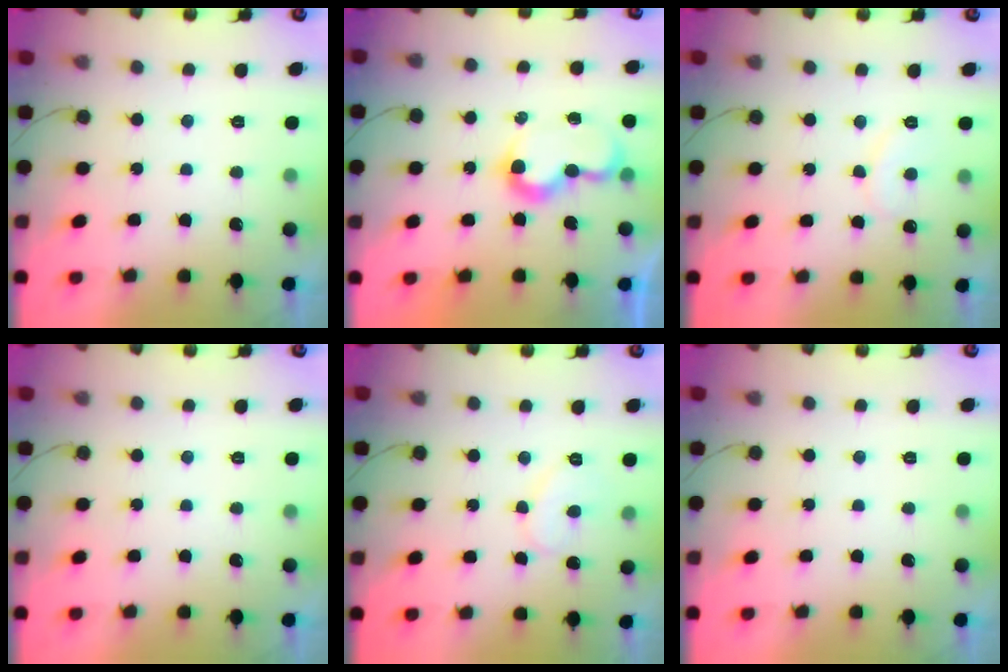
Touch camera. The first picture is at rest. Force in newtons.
{"total": 7.2, "press": 7.2, "slide": 0.7}
{"total": 8.5, "press": 8.4, "slide": 0.6}
{"total": 0.0}
{"total": 7.5, "press": 7.5, "slide": 0.4}
{"total": 0.0}